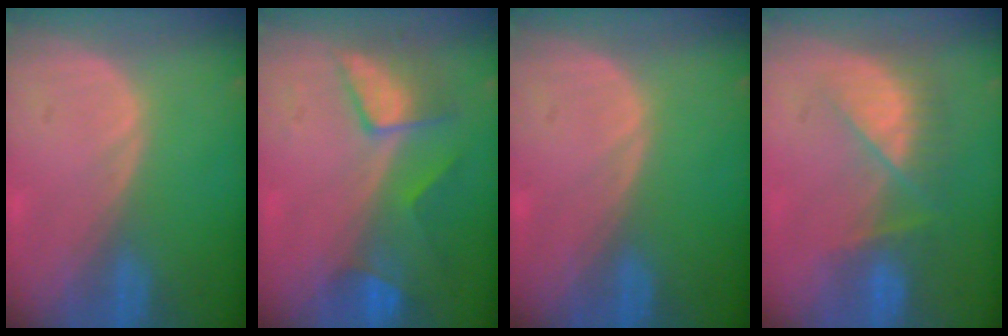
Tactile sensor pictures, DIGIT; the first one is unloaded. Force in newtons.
{"total": 7.5, "press": 6.9, "slide": 3.0}
{"total": 0.0}
{"total": 7.7, "press": 7.0, "slide": 3.3}